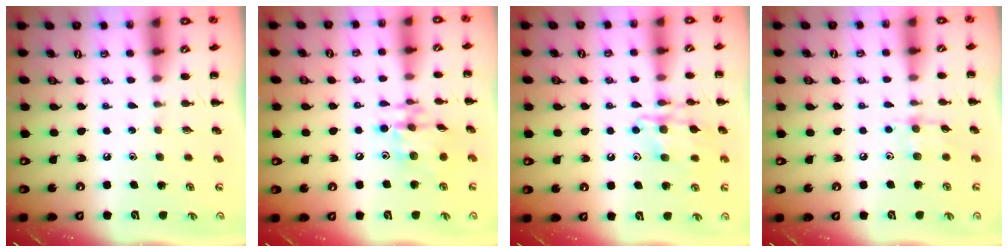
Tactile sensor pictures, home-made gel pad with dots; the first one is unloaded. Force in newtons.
{"total": 13.0, "press": 13.0, "slide": 1.6}
{"total": 14.0, "press": 14.0, "slide": 1.1}
{"total": 5.3, "press": 5.1, "slide": 1.2}